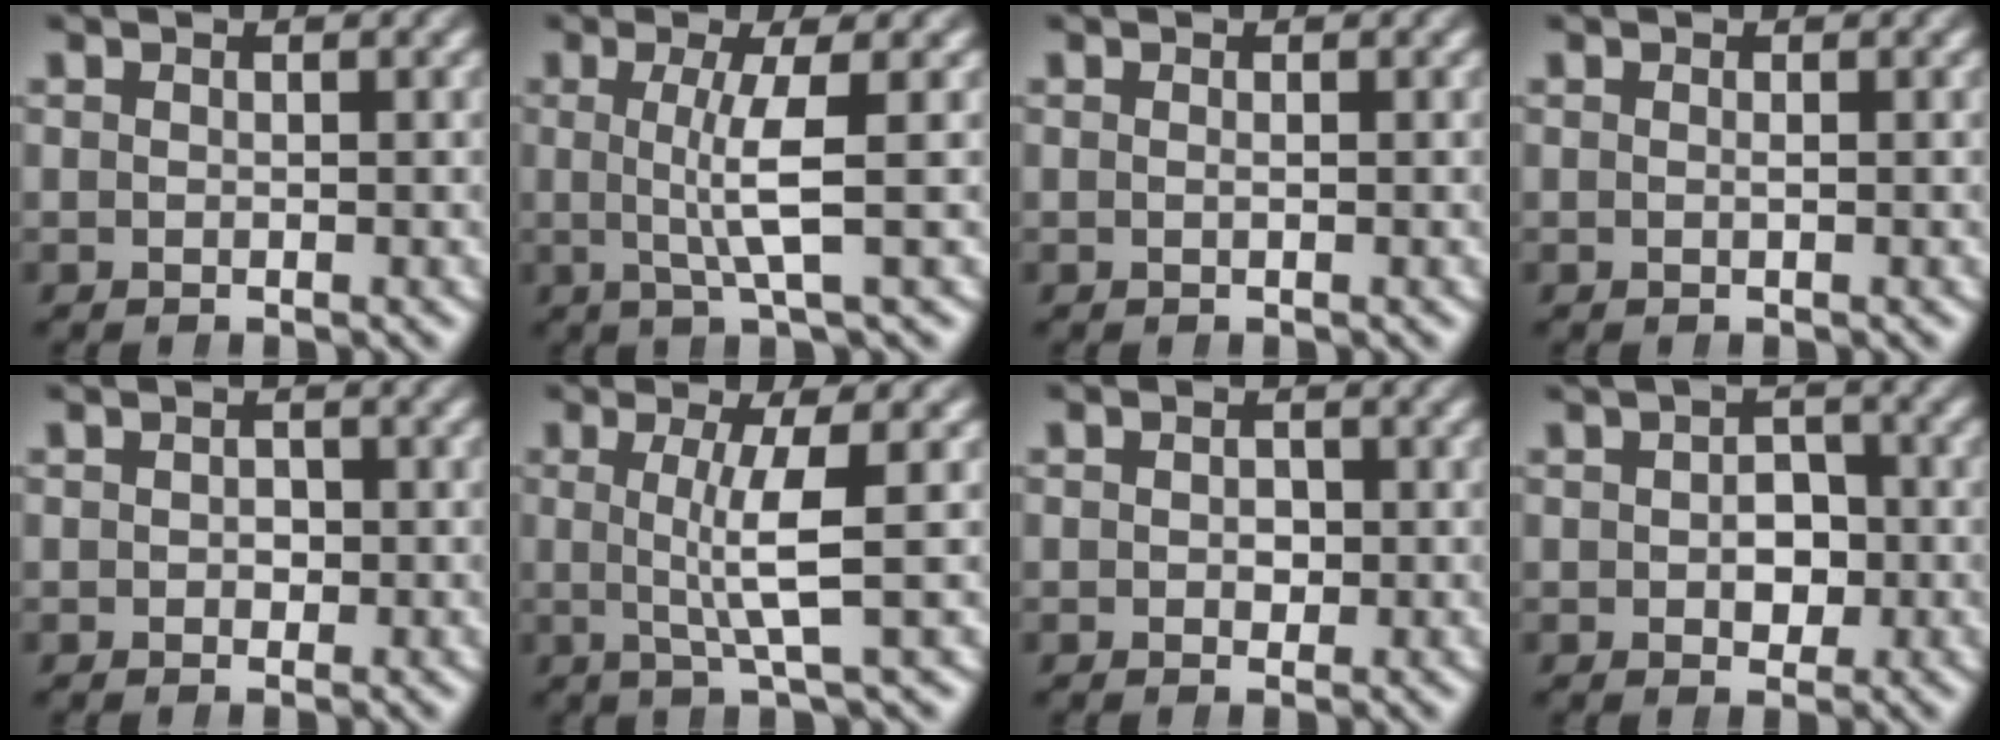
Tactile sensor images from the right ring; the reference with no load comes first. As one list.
[{"total": 3.9, "force": [0.2, -0.4, 3.8], "torque": [-0.077, -0.008, 0.007]}, {"total": 0.0}, {"total": 0.0}, {"total": 0.6, "force": [-0.4, 0.5, 0.1], "torque": [-0.003, -0.003, -0.006]}, {"total": 4.1, "force": [0.4, -0.4, 4.1], "torque": [-0.077, -0.008, 0.011]}, {"total": 0.9, "force": [-0.2, 0.8, 0.3], "torque": [-0.007, -0.005, -0.003]}, {"total": 2.1, "force": [-0.1, 1.4, 1.5], "torque": [-0.021, -0.001, 0.000]}]